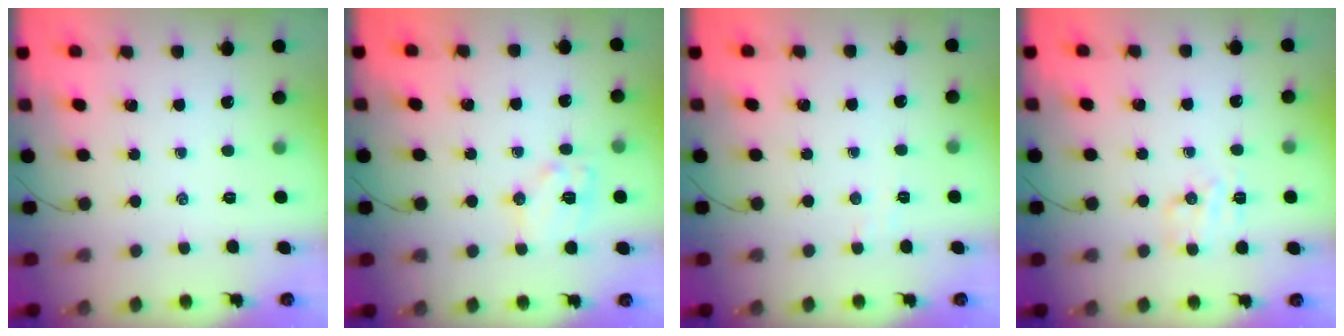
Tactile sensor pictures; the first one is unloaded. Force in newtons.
{"total": 10.5, "press": 10.5, "slide": 0.4}
{"total": 3.3, "press": 3.2, "slide": 0.9}
{"total": 5.3, "press": 5.2, "slide": 1.2}